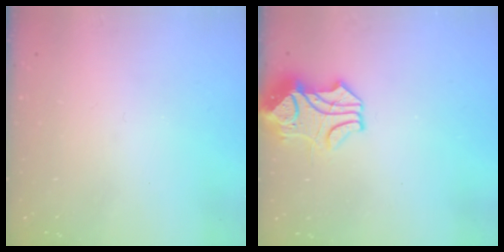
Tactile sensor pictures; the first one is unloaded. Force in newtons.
{"total": 2.2, "press": 1.9, "slide": 1.1}